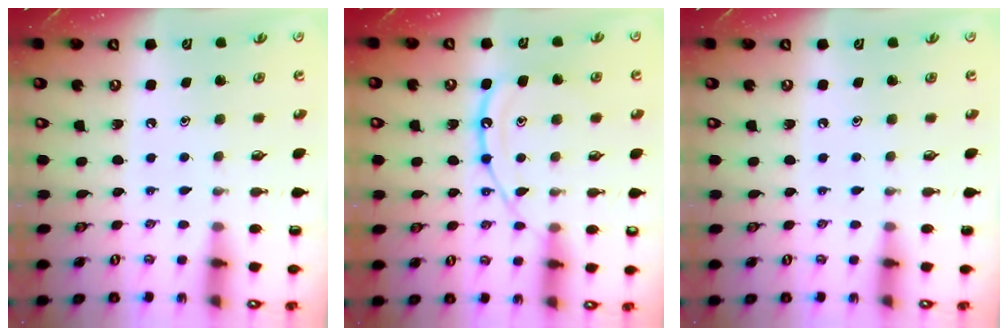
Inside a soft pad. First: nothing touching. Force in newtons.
{"total": 14.4, "press": 14.3, "slide": 1.2}
{"total": 0.0}